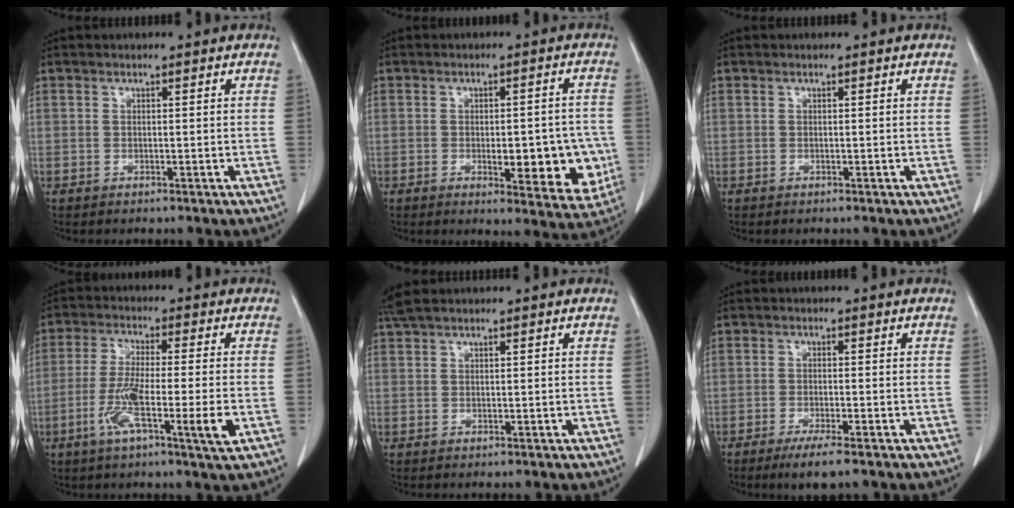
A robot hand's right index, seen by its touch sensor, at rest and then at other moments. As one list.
[{"total": 10.5, "force": [-2.2, 3.9, 9.5], "torque": [-0.106, -0.001, -0.016]}, {"total": 0.0}, {"total": 10.3, "force": [-3.3, 0.2, 9.7], "torque": [-0.177, -0.018, -0.064]}, {"total": 2.7, "force": [2.3, 0.2, 1.4], "torque": [-0.030, 0.026, 0.047]}, {"total": 4.4, "force": [-3.0, 0.1, 3.2], "torque": [-0.057, -0.013, -0.051]}]